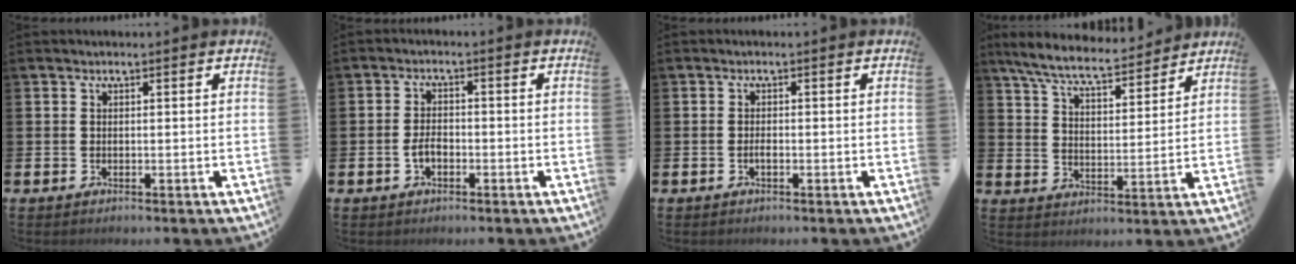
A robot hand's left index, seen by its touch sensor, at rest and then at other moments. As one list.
[{"total": 2.3, "force": [-0.8, 1.3, 1.7], "torque": [-0.032, 0.004, -0.017]}, {"total": 0.9, "force": [-0.4, 0.3, 0.8], "torque": [-0.022, 0.003, -0.006]}, {"total": 7.8, "force": [7.2, 1.1, 2.8], "torque": [-0.088, -0.037, 0.127]}]